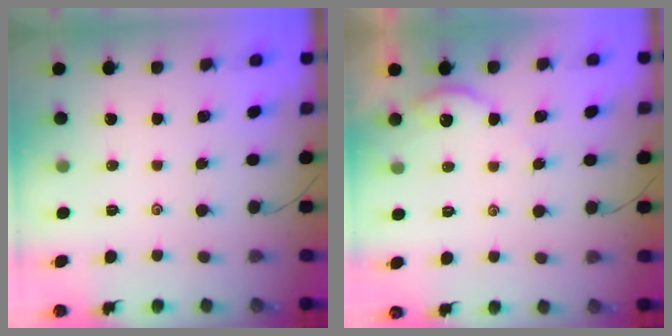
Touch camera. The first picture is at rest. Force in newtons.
{"total": 2.8, "press": 2.8, "slide": 0.4}